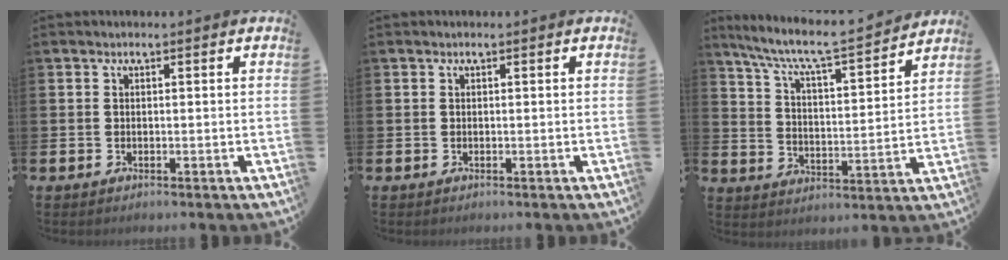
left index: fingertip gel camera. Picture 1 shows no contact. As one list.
[{"total": 0.0}, {"total": 7.7, "force": [6.9, 0.7, 3.4], "torque": [-0.097, -0.050, 0.113]}]